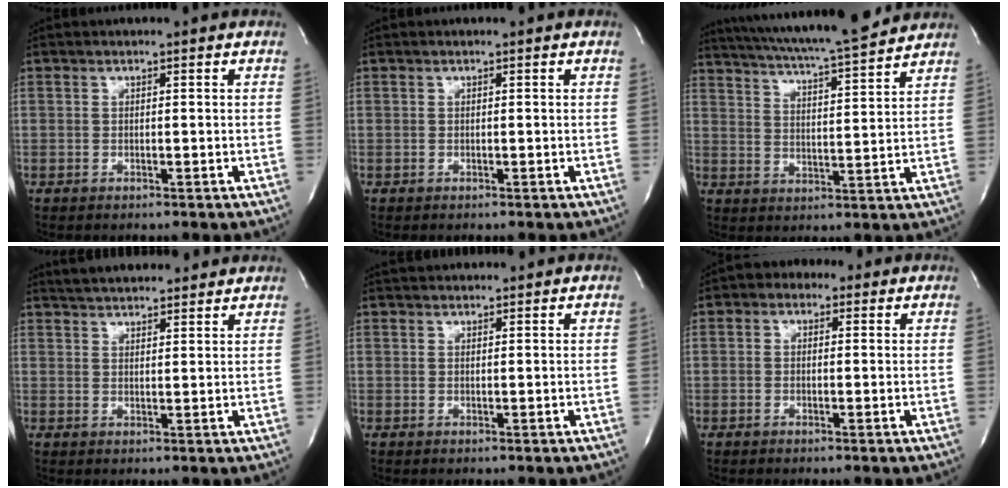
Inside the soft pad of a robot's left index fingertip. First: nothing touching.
{"total": 0.0}
{"total": 17.5, "force": [15.7, 0.7, 7.6], "torque": [-0.134, 0.008, 0.232]}
{"total": 10.7, "force": [9.8, 2.2, 3.6], "torque": [-0.054, 0.023, 0.136]}
{"total": 3.9, "force": [3.7, 0.9, 0.9], "torque": [-0.011, 0.034, 0.056]}
{"total": 3.2, "force": [1.0, 2.4, 1.8], "torque": [-0.029, 0.021, 0.008]}